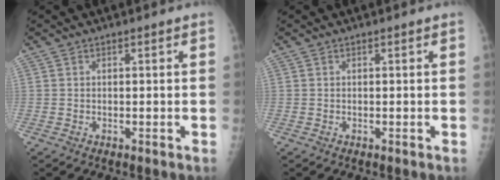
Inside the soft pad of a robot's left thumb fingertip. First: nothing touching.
{"total": 0.0}